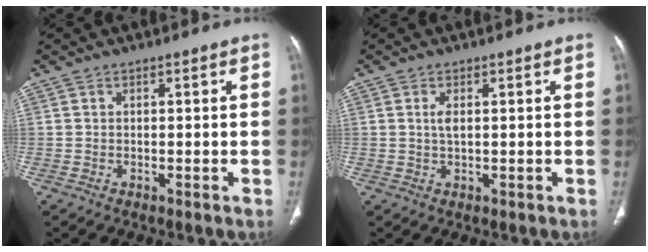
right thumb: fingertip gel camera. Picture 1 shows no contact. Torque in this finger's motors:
{"motor_torque": [0.31, 0.02, 0.40, -0.43, -0.02]}